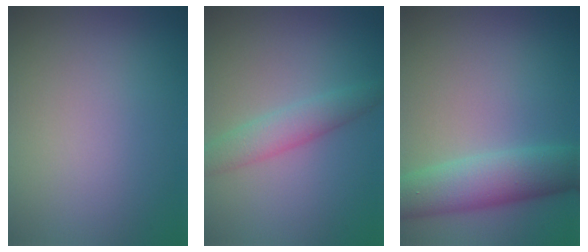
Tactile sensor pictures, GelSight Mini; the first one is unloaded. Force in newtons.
{"total": 2.7, "press": 2.7, "slide": 0.1}
{"total": 5.8, "press": 5.8, "slide": 0.1}